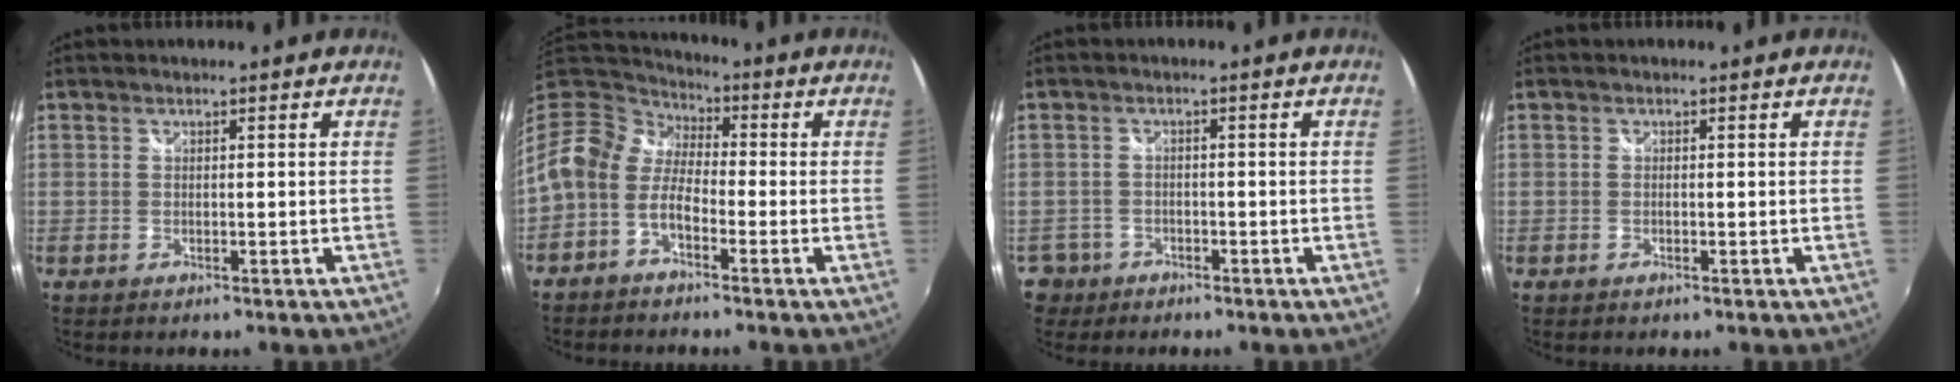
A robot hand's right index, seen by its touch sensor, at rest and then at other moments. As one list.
[{"total": 11.4, "force": [-2.3, 7.7, 8.1], "torque": [-0.172, 0.018, -0.057]}, {"total": 4.1, "force": [-2.0, 3.5, 0.3], "torque": [-0.020, 0.010, -0.034]}, {"total": 0.0}]